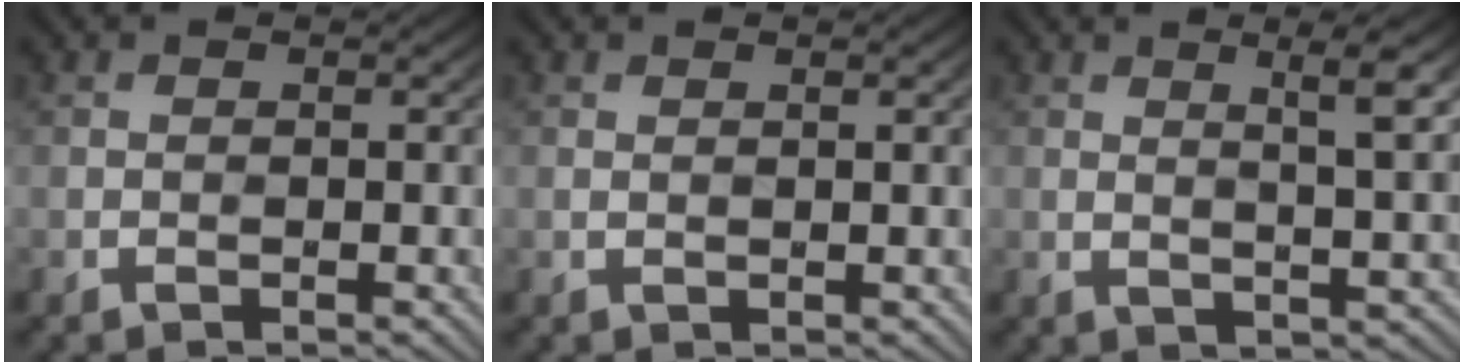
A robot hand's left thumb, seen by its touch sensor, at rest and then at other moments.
{"total": 0.9, "force": [0.8, -0.1, 0.3], "torque": [-0.001, 0.007, 0.010]}
{"total": 4.1, "force": [2.6, 0.1, 3.2], "torque": [-0.053, 0.010, 0.048]}